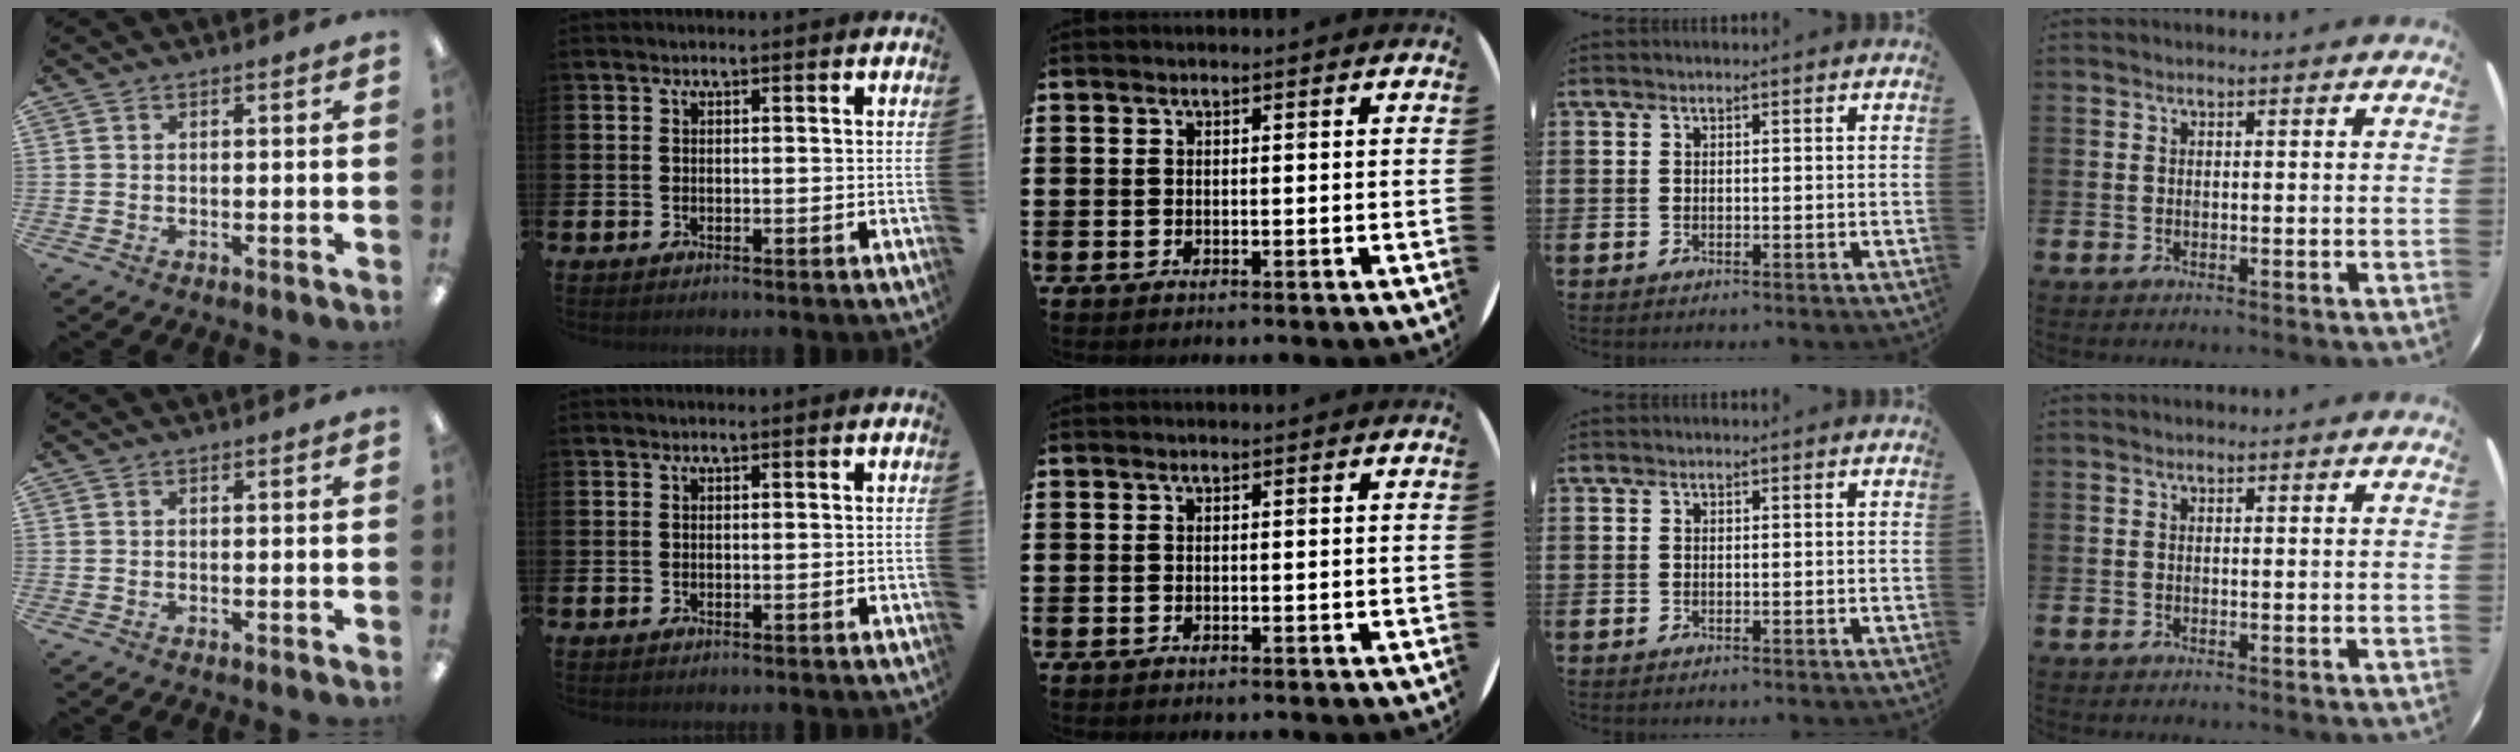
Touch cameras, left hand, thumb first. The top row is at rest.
{}